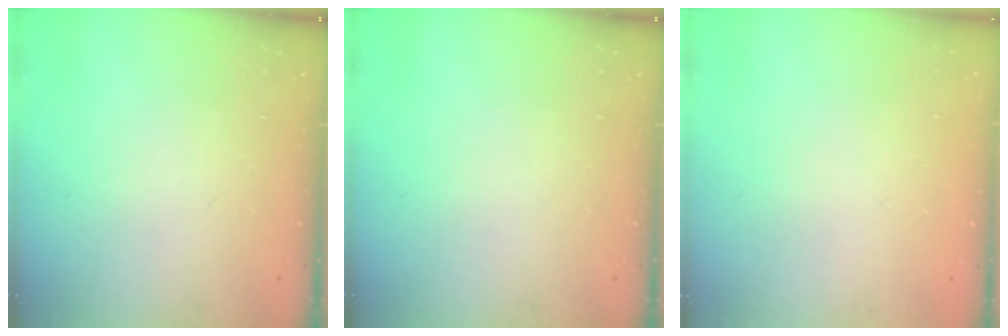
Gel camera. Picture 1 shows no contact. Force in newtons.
{"total": 0.0}
{"total": 1.8, "press": 1.8, "slide": 0.2}